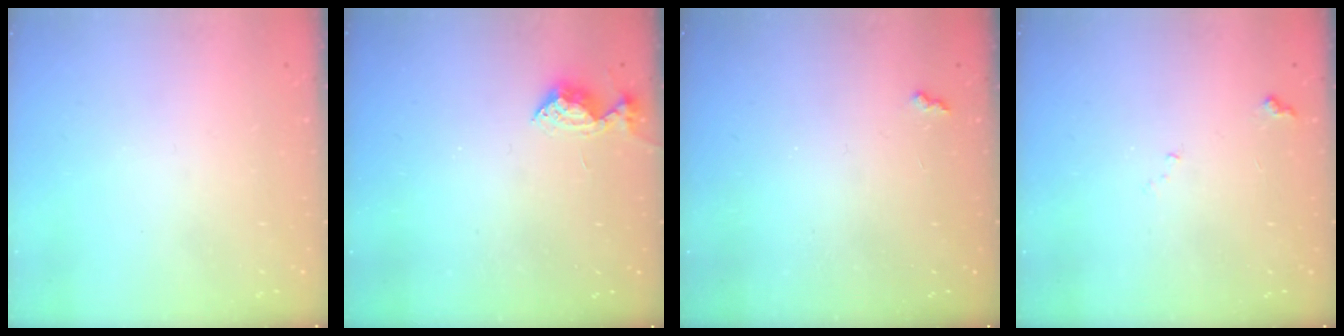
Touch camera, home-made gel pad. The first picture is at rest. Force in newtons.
{"total": 6.7, "press": 6.6, "slide": 0.7}
{"total": 2.6, "press": 2.5, "slide": 0.5}
{"total": 7.4, "press": 7.4, "slide": 0.8}